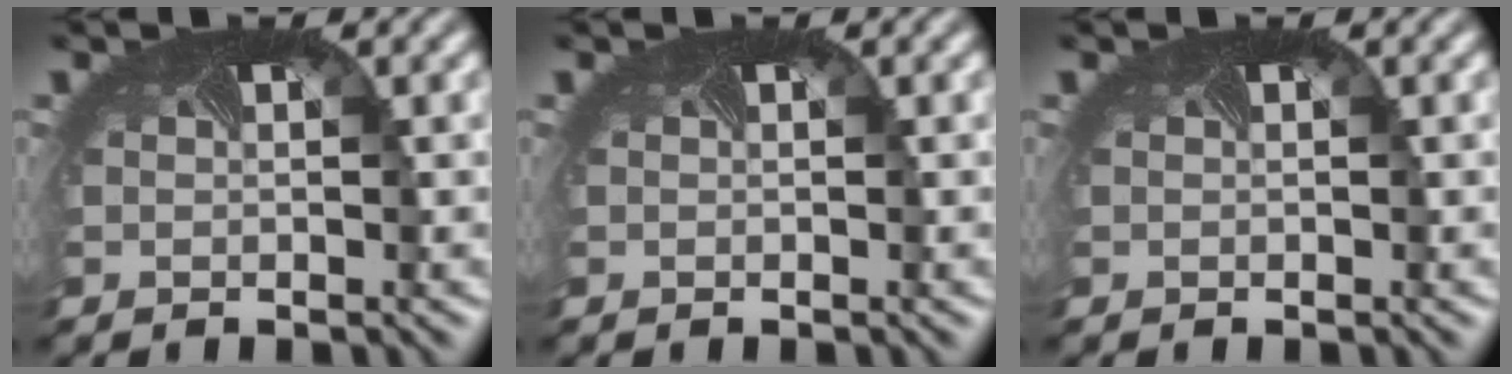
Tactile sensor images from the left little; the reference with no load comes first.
{"total": 0.0}
{"total": 0.0}